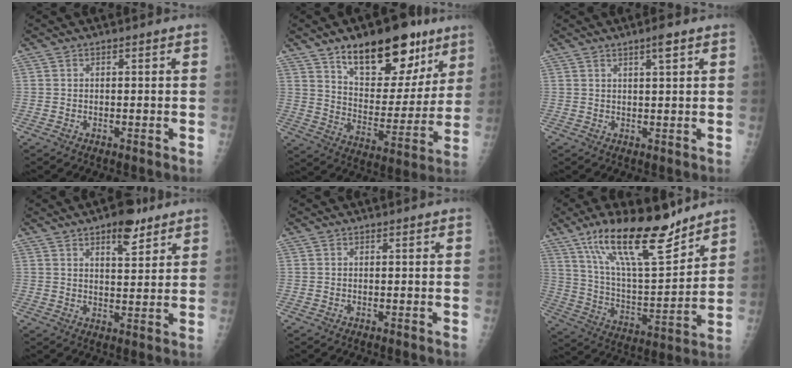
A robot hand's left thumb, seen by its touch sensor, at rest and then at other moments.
{"total": 21.2, "force": [13.1, 10.3, 13.2], "torque": [-0.139, -0.061, 0.208]}
{"total": 2.8, "force": [1.7, 0.3, 2.2], "torque": [-0.035, -0.008, 0.026]}
{"total": 7.3, "force": [4.6, 3.0, 4.8], "torque": [-0.051, -0.025, 0.065]}
{"total": 0.0}
{"total": 20.5, "force": [14.4, 5.8, 13.4], "torque": [-0.201, -0.076, 0.254]}